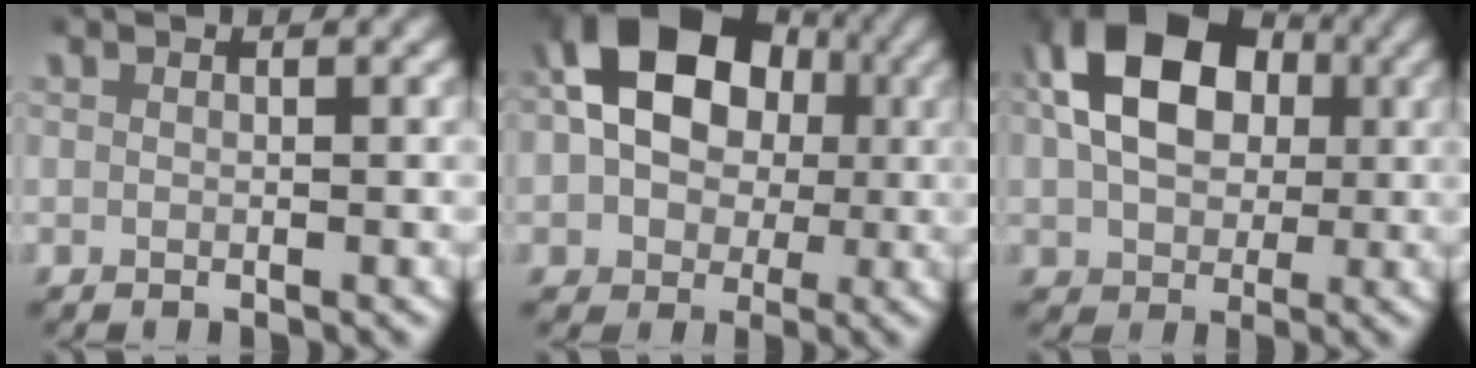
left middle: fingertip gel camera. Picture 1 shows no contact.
{"total": 11.4, "force": [1.9, 8.8, 7.0], "torque": [-0.126, -0.017, 0.030]}
{"total": 10.6, "force": [2.5, 7.6, 7.0], "torque": [-0.130, -0.007, 0.046]}